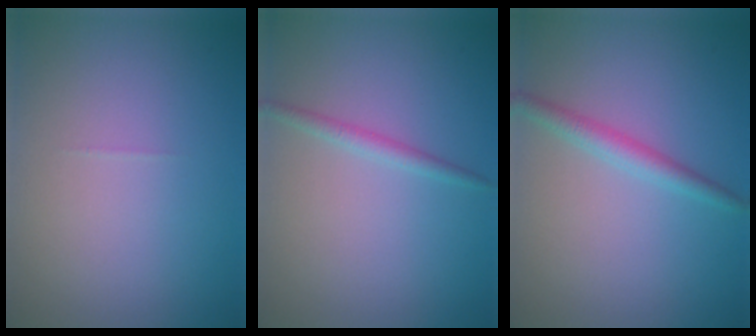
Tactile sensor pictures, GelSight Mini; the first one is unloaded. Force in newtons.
{"total": 1.3, "press": 1.3, "slide": 0.1}
{"total": 2.2, "press": 2.1, "slide": 0.0}